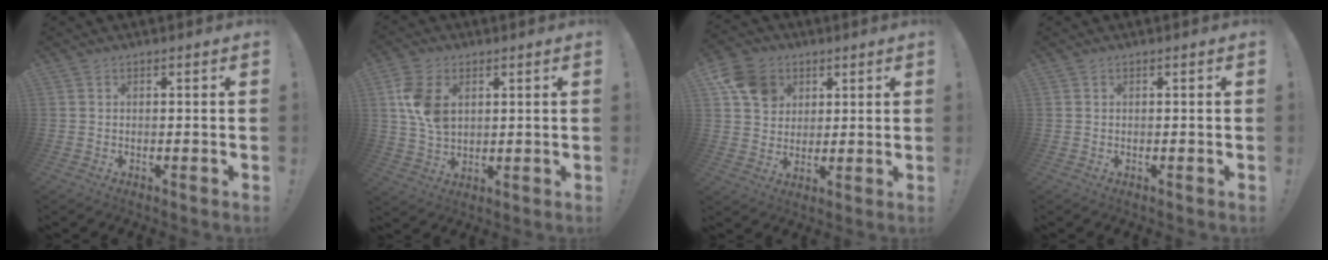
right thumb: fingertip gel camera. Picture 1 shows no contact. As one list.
[{"total": 10.1, "force": [3.0, 6.9, 6.8], "torque": [-0.132, -0.003, 0.057]}, {"total": 11.5, "force": [4.8, 9.3, 4.7], "torque": [-0.065, -0.018, 0.098]}, {"total": 0.0}]